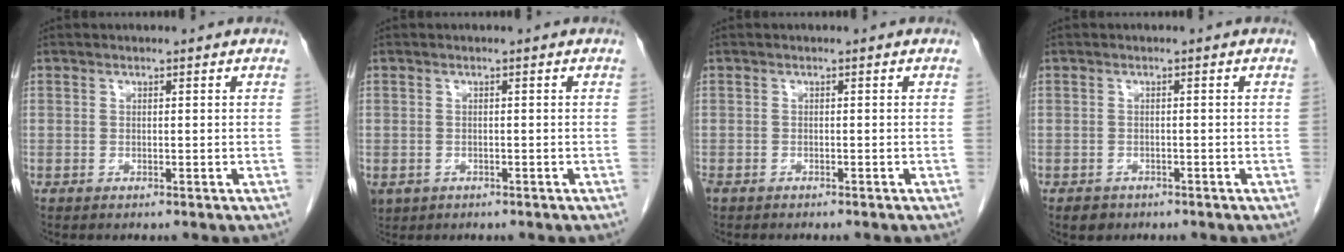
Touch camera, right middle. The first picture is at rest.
{"total": 3.7, "force": [-1.8, 3.0, 1.2], "torque": [-0.027, -0.003, -0.025]}
{"total": 2.5, "force": [-2.1, 0.9, 1.1], "torque": [-0.021, -0.006, -0.026]}
{"total": 1.9, "force": [-1.3, 1.3, 0.4], "torque": [-0.012, 0.002, -0.014]}